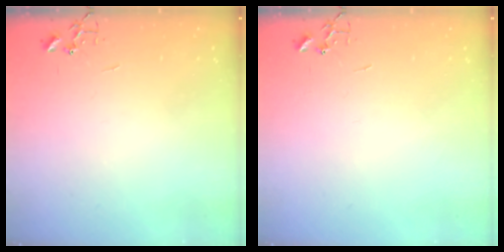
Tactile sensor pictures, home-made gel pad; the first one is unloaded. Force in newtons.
{"total": 0.0}